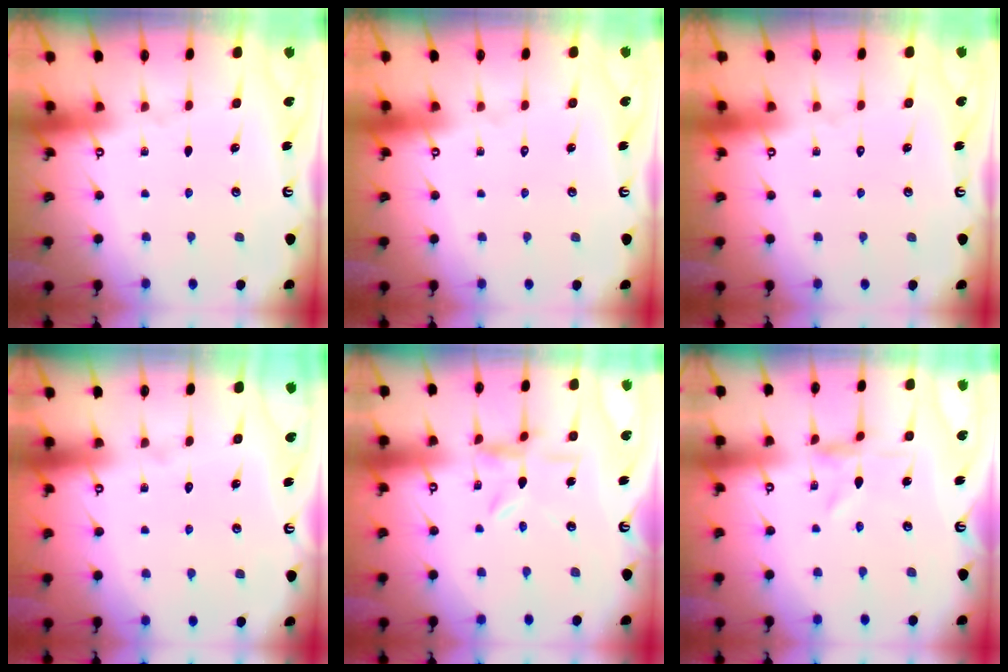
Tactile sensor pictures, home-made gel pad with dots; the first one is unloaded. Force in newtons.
{"total": 1.5, "press": 1.5, "slide": 0.1}
{"total": 1.7, "press": 1.7, "slide": 0.1}
{"total": 1.6, "press": 1.6, "slide": 0.1}
{"total": 6.4, "press": 6.4, "slide": 0.5}
{"total": 0.0}